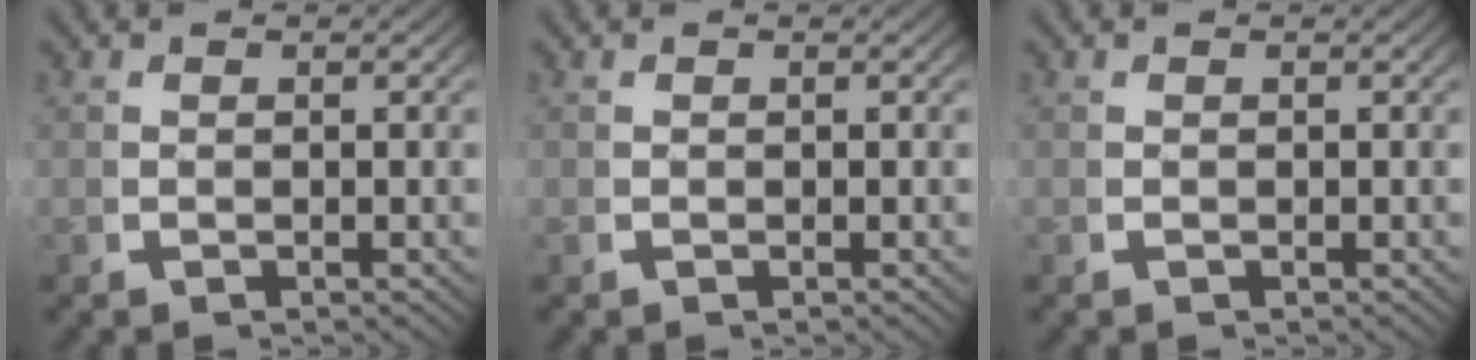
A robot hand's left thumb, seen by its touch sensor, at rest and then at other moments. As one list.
[{"total": 0.0}, {"total": 0.0}]